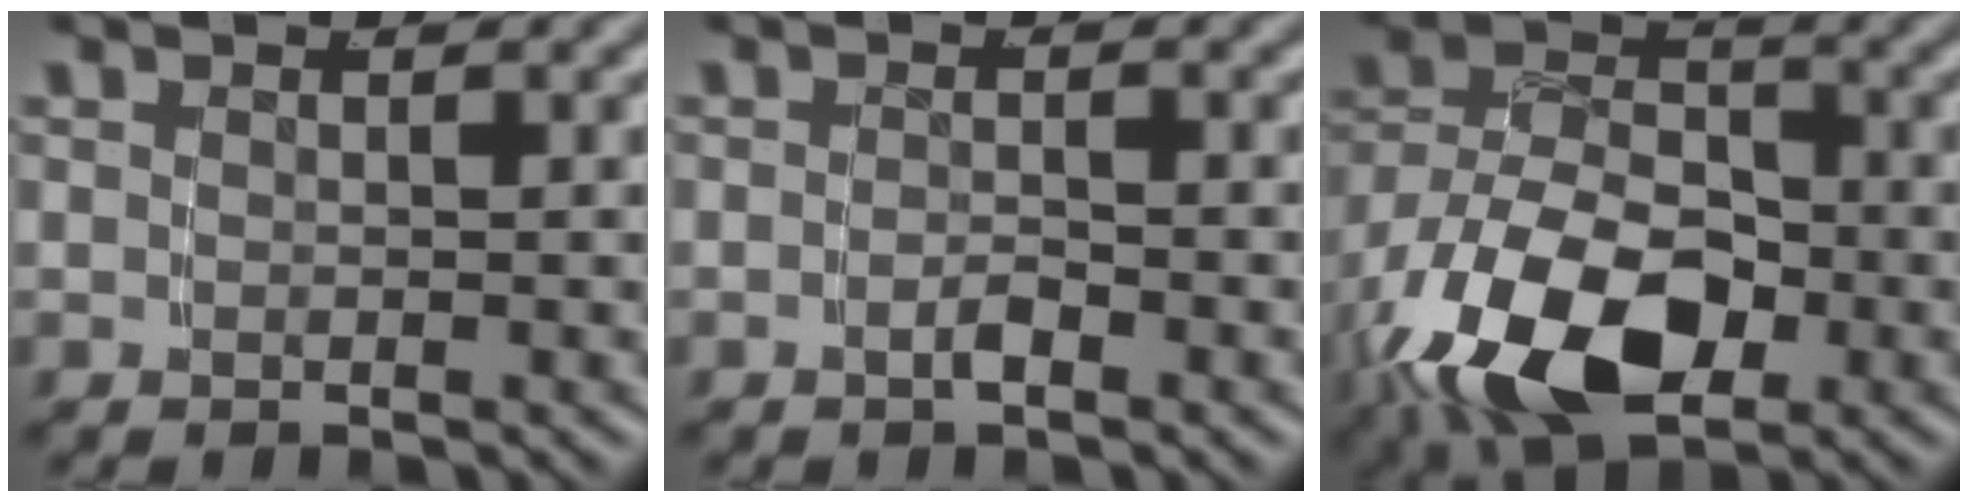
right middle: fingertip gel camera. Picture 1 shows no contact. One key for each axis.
{"total": 1.2, "fx": -0.9, "fy": 0.0, "fz": 0.8, "tx": -0.010, "ty": 0.002, "tz": -0.017}
{"total": 11.6, "fx": -3.6, "fy": 7.3, "fz": 8.3, "tx": -0.155, "ty": -0.042, "tz": -0.045}